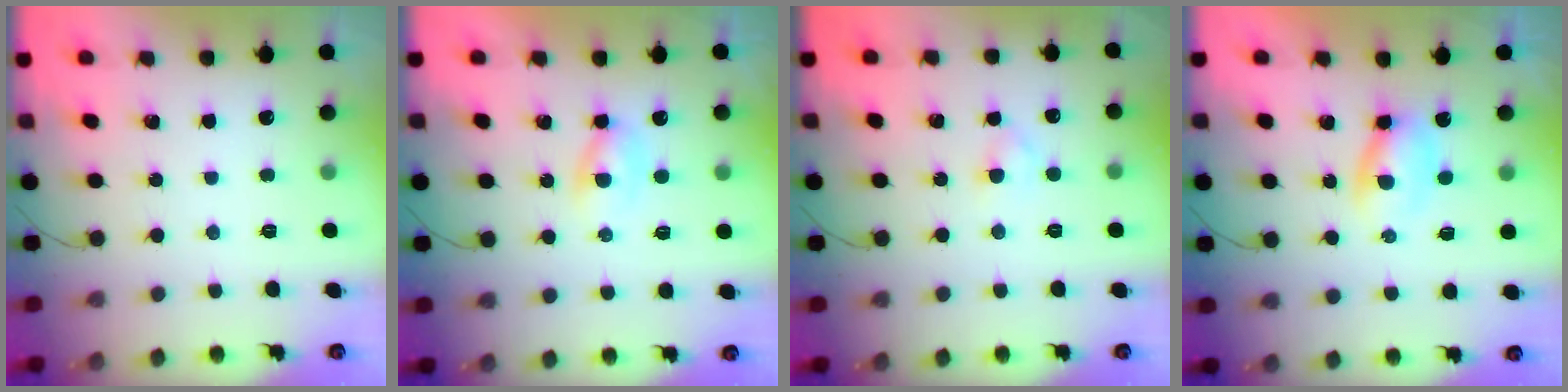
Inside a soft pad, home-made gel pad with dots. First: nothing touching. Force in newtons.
{"total": 2.2, "press": 2.0, "slide": 0.9}
{"total": 2.2, "press": 2.1, "slide": 0.8}
{"total": 2.8, "press": 2.5, "slide": 1.2}